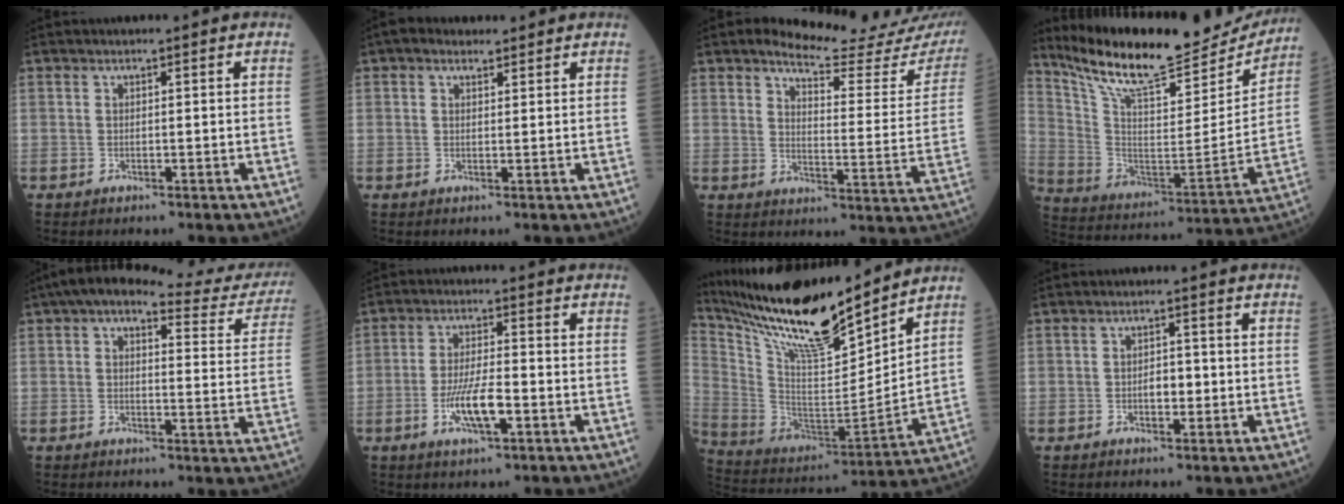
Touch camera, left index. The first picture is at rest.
{"total": 2.4, "force": [1.6, 1.4, 1.0], "torque": [-0.026, 0.020, 0.024]}
{"total": 18.3, "force": [17.1, 2.3, 6.1], "torque": [-0.079, -0.086, 0.191]}
{"total": 24.7, "force": [22.4, 4.6, 9.2], "torque": [-0.162, -0.043, 0.338]}
{"total": 17.6, "force": [15.8, 4.4, 6.7], "torque": [-0.070, 0.003, 0.172]}
{"total": 6.7, "force": [-2.4, 1.3, 6.1], "torque": [-0.123, -0.005, -0.044]}
{"total": 20.5, "force": [17.9, 1.8, 9.7], "torque": [-0.193, -0.016, 0.325]}
{"total": 2.5, "force": [-0.6, 1.2, 2.1], "torque": [-0.031, 0.004, -0.008]}